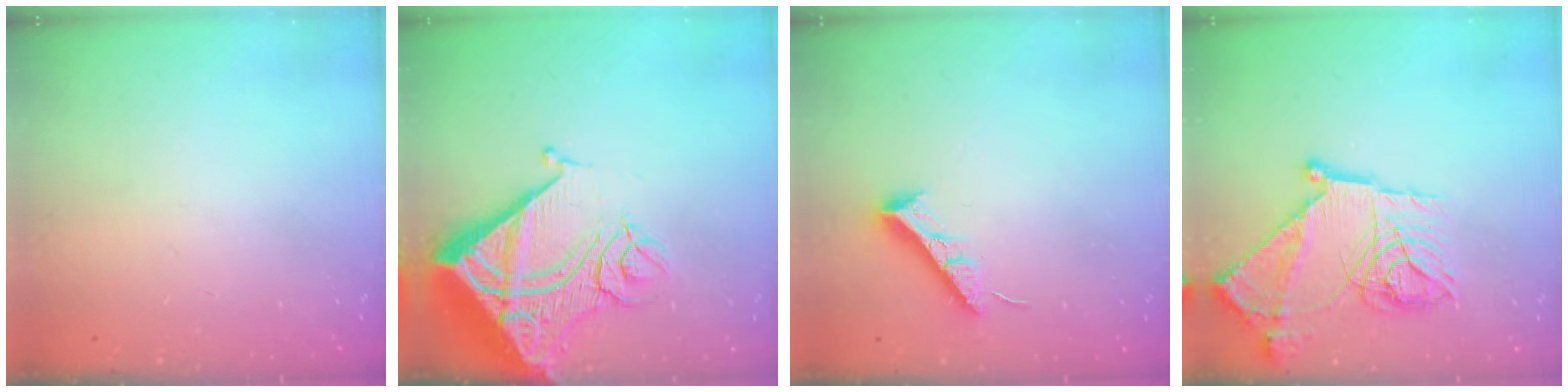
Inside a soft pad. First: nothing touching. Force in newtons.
{"total": 20.9, "press": 20.7, "slide": 2.6}
{"total": 7.3, "press": 7.3, "slide": 0.6}
{"total": 22.2, "press": 22.1, "slide": 2.3}